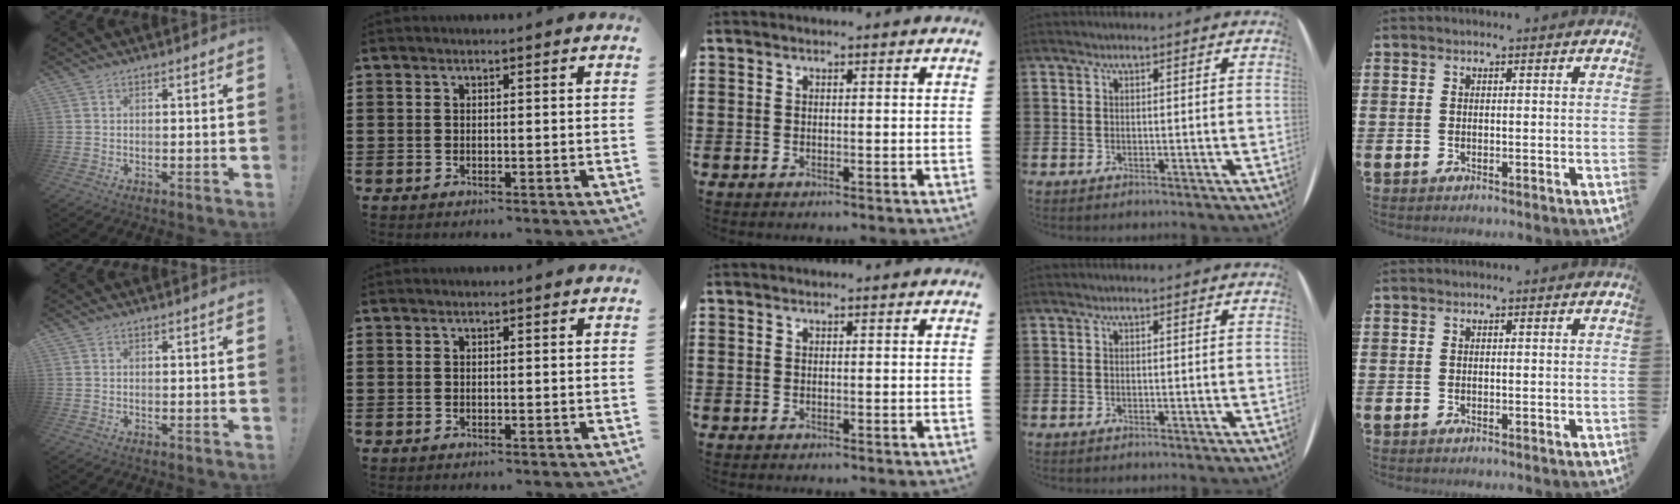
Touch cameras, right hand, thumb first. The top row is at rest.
{}